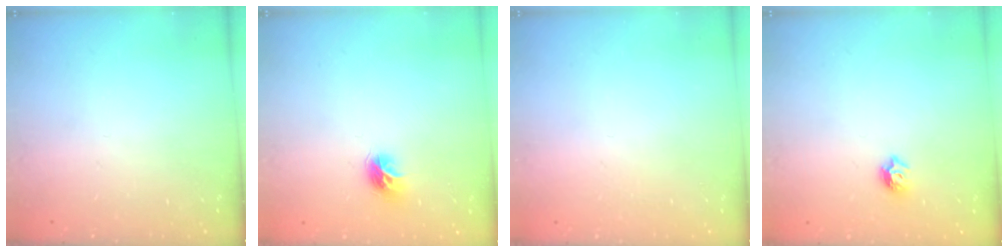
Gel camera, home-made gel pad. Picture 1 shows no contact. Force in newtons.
{"total": 7.5, "press": 7.5, "slide": 0.4}
{"total": 0.9, "press": 0.9, "slide": 0.1}
{"total": 6.5, "press": 6.5, "slide": 0.7}